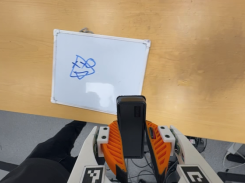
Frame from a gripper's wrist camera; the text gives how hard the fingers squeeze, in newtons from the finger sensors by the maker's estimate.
{"total": 6.7, "left": 5.1, "right": 8.4}